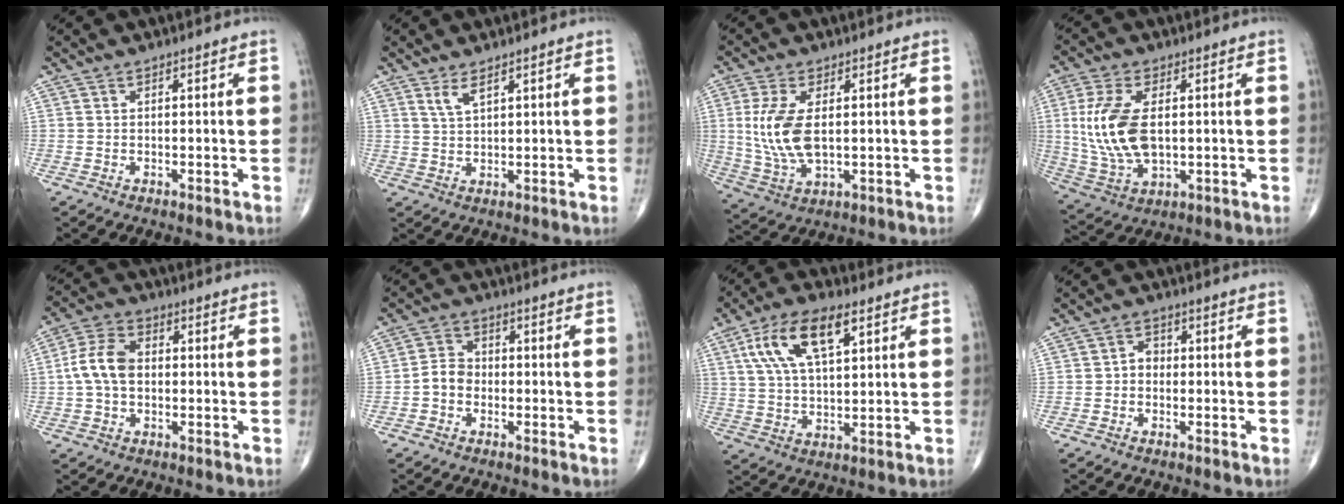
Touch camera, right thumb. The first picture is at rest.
{"total": 3.0, "force": [2.0, 0.9, 2.1], "torque": [-0.043, -0.010, 0.043]}
{"total": 10.7, "force": [1.1, 5.3, 9.2], "torque": [-0.200, -0.009, 0.031]}
{"total": 13.8, "force": [1.3, 7.4, 11.5], "torque": [-0.245, -0.010, 0.034]}
{"total": 8.1, "force": [-0.1, 5.3, 6.1], "torque": [-0.119, 0.023, -0.009]}
{"total": 4.1, "force": [-1.3, 3.3, 2.1], "torque": [-0.027, 0.017, -0.033]}
{"total": 12.8, "force": [5.4, 5.5, 10.2], "torque": [-0.190, 0.000, 0.099]}
{"total": 2.4, "force": [-0.4, 1.9, 1.3], "torque": [-0.007, 0.012, -0.015]}